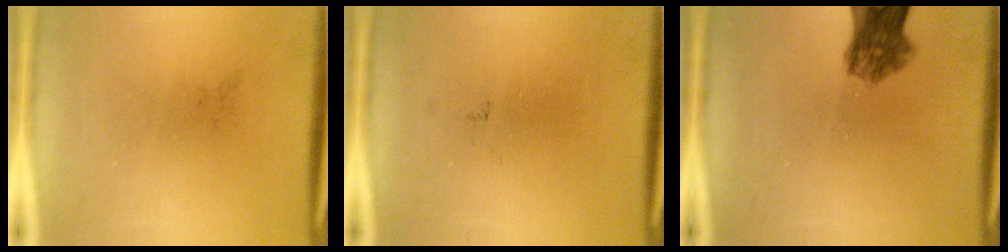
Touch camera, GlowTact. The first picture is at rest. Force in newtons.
{"total": 0.0}
{"total": 6.1}